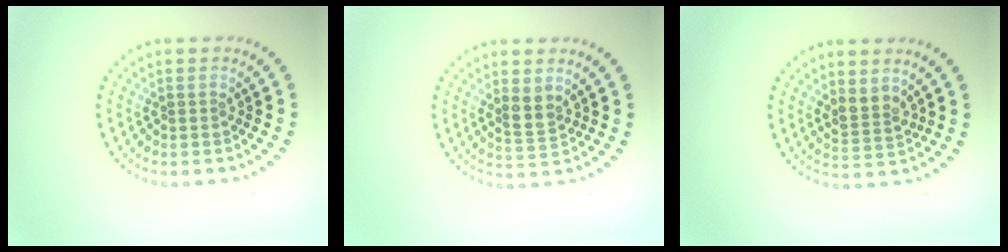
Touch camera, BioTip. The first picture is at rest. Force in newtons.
{"total": 2.0, "press": 1.7, "slide": 1.0}
{"total": 2.0, "press": 1.7, "slide": 1.1}